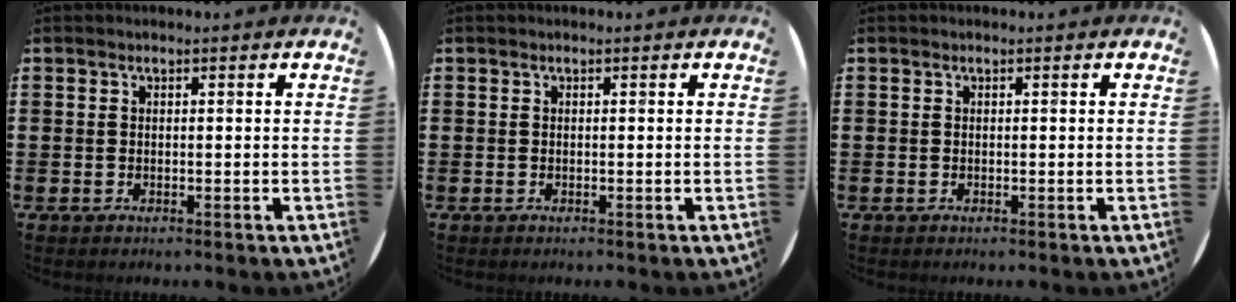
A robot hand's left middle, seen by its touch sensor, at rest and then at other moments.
{"total": 0.0}
{"total": 0.0}